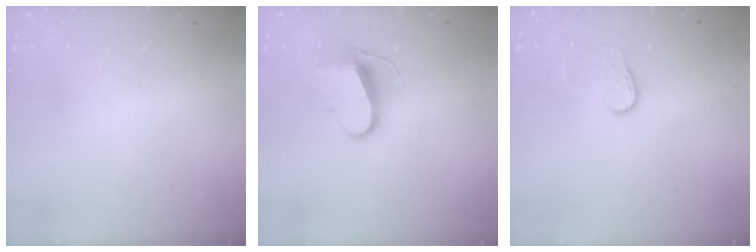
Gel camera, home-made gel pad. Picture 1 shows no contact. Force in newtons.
{"total": 9.8, "press": 9.8, "slide": 0.2}
{"total": 6.6, "press": 6.6, "slide": 0.3}